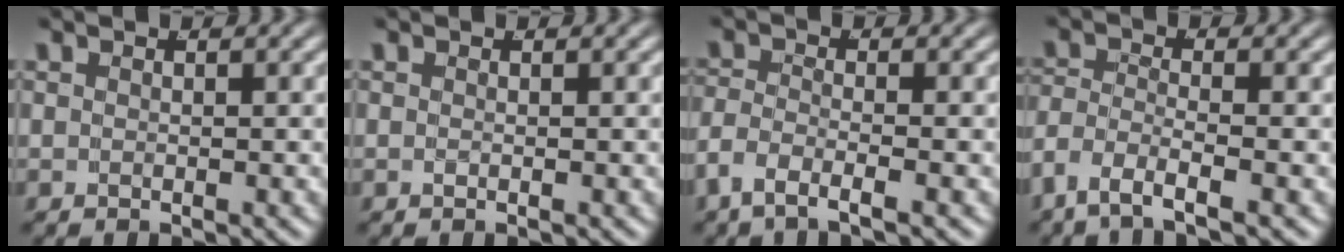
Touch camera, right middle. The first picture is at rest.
{"total": 0.6, "force": [-0.2, -0.5, 0.2], "torque": [-0.007, -0.005, 0.004]}
{"total": 2.9, "force": [-1.9, 0.9, 2.1], "torque": [-0.057, -0.017, -0.028]}
{"total": 3.6, "force": [-2.3, 1.5, 2.3], "torque": [-0.064, -0.028, -0.029]}